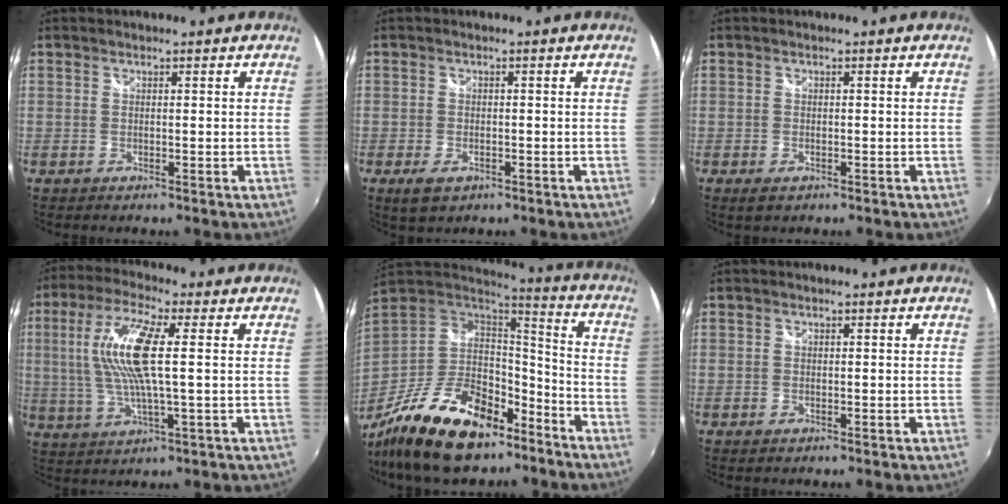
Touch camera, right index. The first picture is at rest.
{"total": 4.0, "force": [-2.2, 2.2, 2.5], "torque": [-0.056, -0.010, -0.038]}
{"total": 1.9, "force": [-1.2, 1.1, 1.1], "torque": [-0.020, -0.006, -0.020]}
{"total": 12.9, "force": [1.7, 2.4, 12.6], "torque": [-0.244, 0.006, 0.033]}
{"total": 25.8, "force": [-17.2, 11.6, 15.4], "torque": [-0.299, -0.009, -0.268]}
{"total": 0.7, "force": [-0.5, 0.5, 0.2], "torque": [-0.004, -0.003, -0.011]}